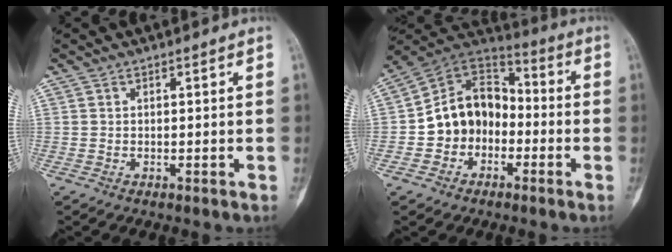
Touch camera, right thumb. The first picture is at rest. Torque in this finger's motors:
{"motor_torque": [0.18, 0.19, 0.93, -0.28, 0.07]}